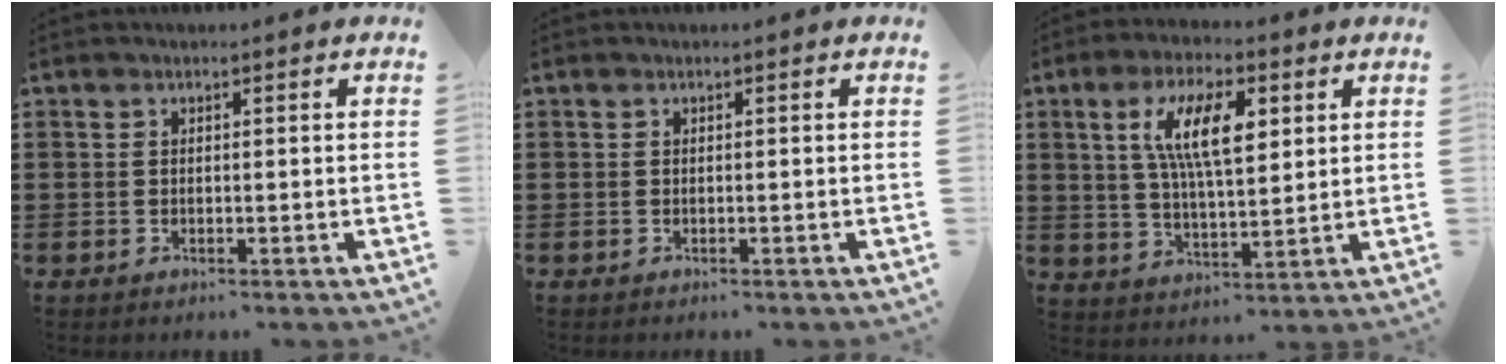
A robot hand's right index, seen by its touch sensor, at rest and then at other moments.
{"total": 0.0}
{"total": 9.8, "force": [3.1, 3.5, 8.6], "torque": [-0.174, 0.013, 0.052]}